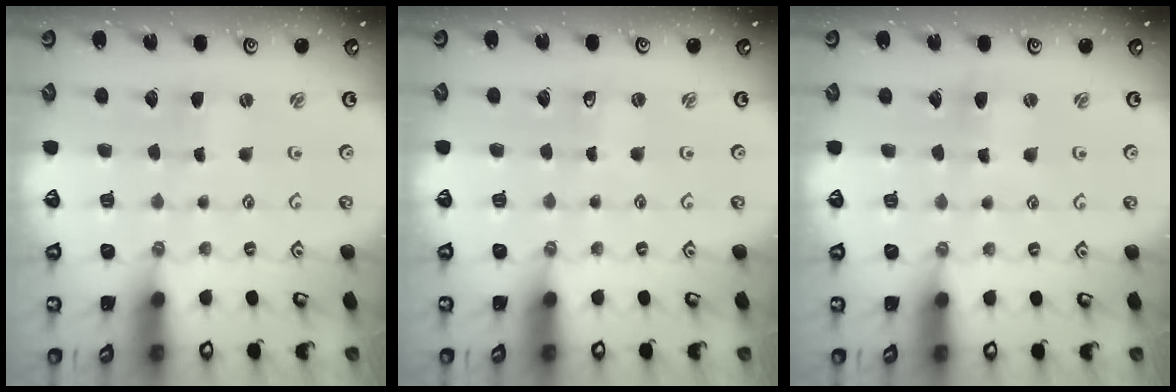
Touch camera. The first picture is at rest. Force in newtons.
{"total": 0.6, "press": 0.6, "slide": 0.0}
{"total": 2.3, "press": 2.3, "slide": 0.3}